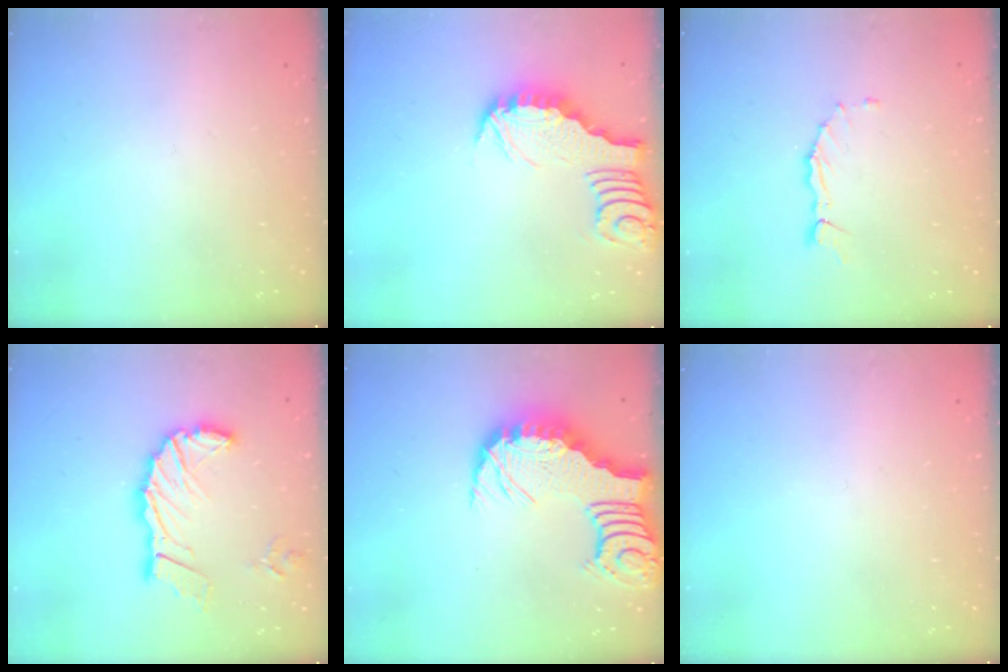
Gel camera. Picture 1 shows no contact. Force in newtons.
{"total": 3.0, "press": 3.0, "slide": 0.2}
{"total": 1.0, "press": 1.0, "slide": 0.2}
{"total": 15.2, "press": 15.0, "slide": 2.2}
{"total": 6.5, "press": 6.4, "slide": 0.8}
{"total": 0.0}